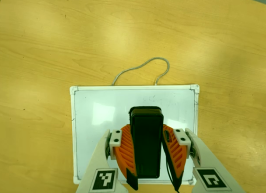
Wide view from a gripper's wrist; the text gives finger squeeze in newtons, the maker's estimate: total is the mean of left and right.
{"total": 6.6, "left": 5.8, "right": 7.5}